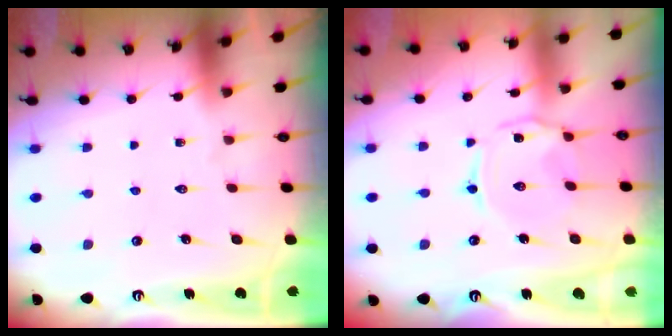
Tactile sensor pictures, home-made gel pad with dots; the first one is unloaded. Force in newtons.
{"total": 2.7, "press": 2.7, "slide": 0.4}